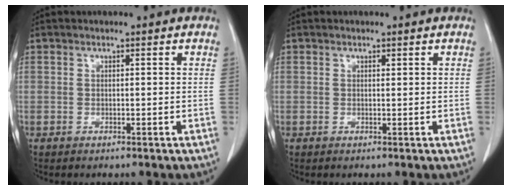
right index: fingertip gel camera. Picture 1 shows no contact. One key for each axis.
{"total": 0.0}